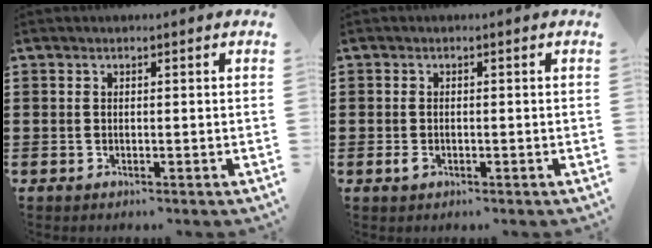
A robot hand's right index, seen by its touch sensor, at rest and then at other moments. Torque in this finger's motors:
{"motor_torque": [0.92, 0.85, 0.02, 0.00]}